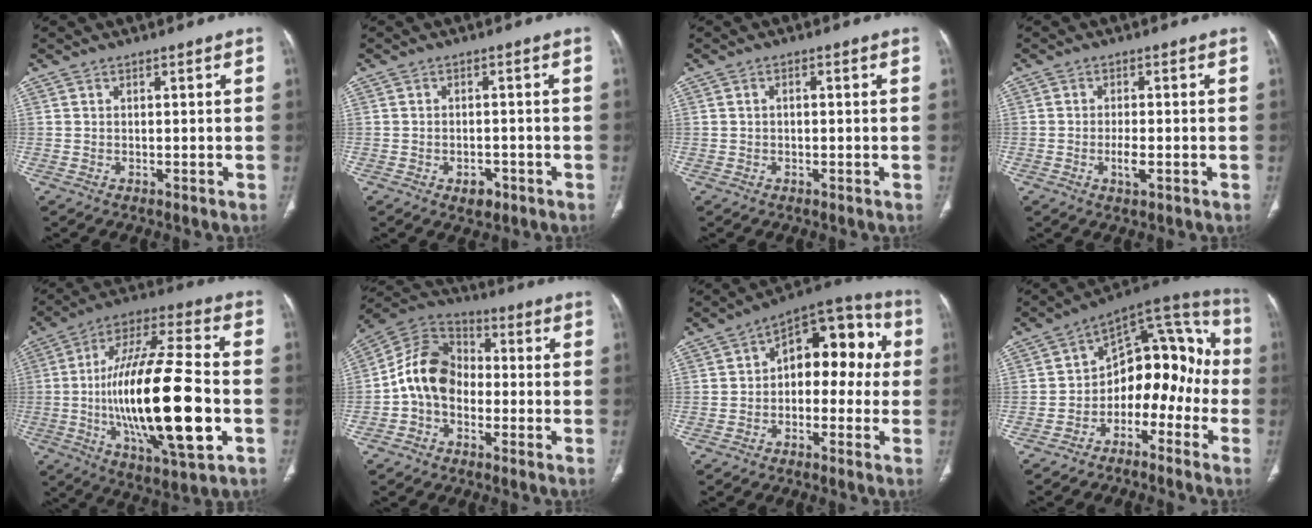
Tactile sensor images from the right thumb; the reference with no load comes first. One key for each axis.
{"total": 3.2, "fx": -1.6, "fy": 2.0, "fz": 1.8, "tx": -0.018, "ty": 0.007, "tz": -0.017}
{"total": 0.8, "fx": -0.1, "fy": 0.5, "fz": 0.6, "tx": -0.010, "ty": 0.003, "tz": -0.003}
{"total": 3.1, "fx": -1.0, "fy": 1.0, "fz": 2.7, "tx": -0.054, "ty": -0.002, "tz": -0.017}
{"total": 26.8, "fx": -4.3, "fy": 8.3, "fz": 25.2, "tx": -0.464, "ty": 0.014, "tz": -0.063}
{"total": 11.4, "fx": -2.0, "fy": 8.6, "fz": 7.2, "tx": -0.122, "ty": 0.038, "tz": -0.053}
{"total": 14.2, "fx": 0.9, "fy": 8.9, "fz": 11.1, "tx": -0.094, "ty": 0.053, "tz": -0.004}
{"total": 13.3, "fx": -3.5, "fy": 8.9, "fz": 9.2, "tx": -0.086, "ty": 0.071, "tz": -0.065}